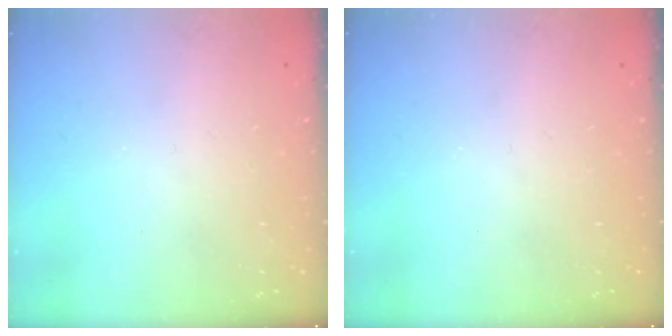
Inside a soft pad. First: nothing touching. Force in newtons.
{"total": 0.0}